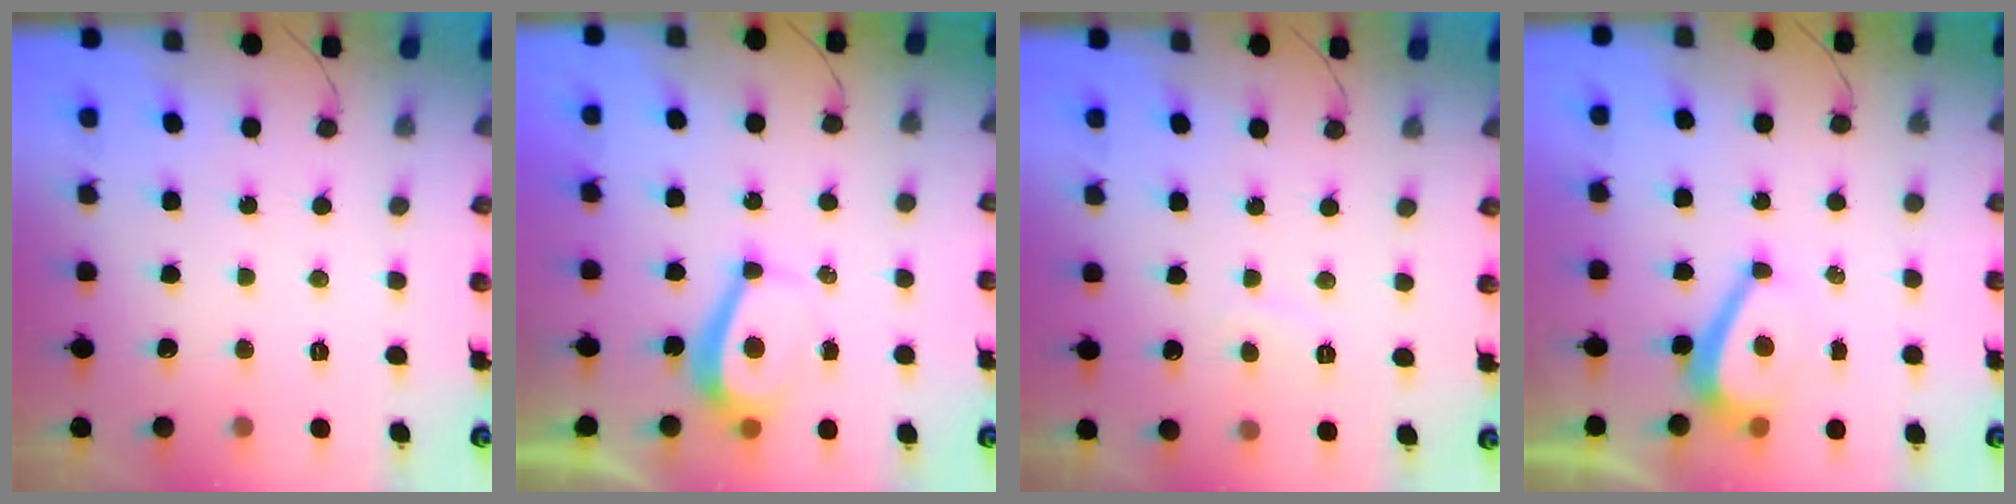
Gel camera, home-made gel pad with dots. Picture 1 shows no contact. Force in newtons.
{"total": 5.5, "press": 5.5, "slide": 0.7}
{"total": 1.6, "press": 1.6, "slide": 0.5}
{"total": 5.1, "press": 5.1, "slide": 0.6}